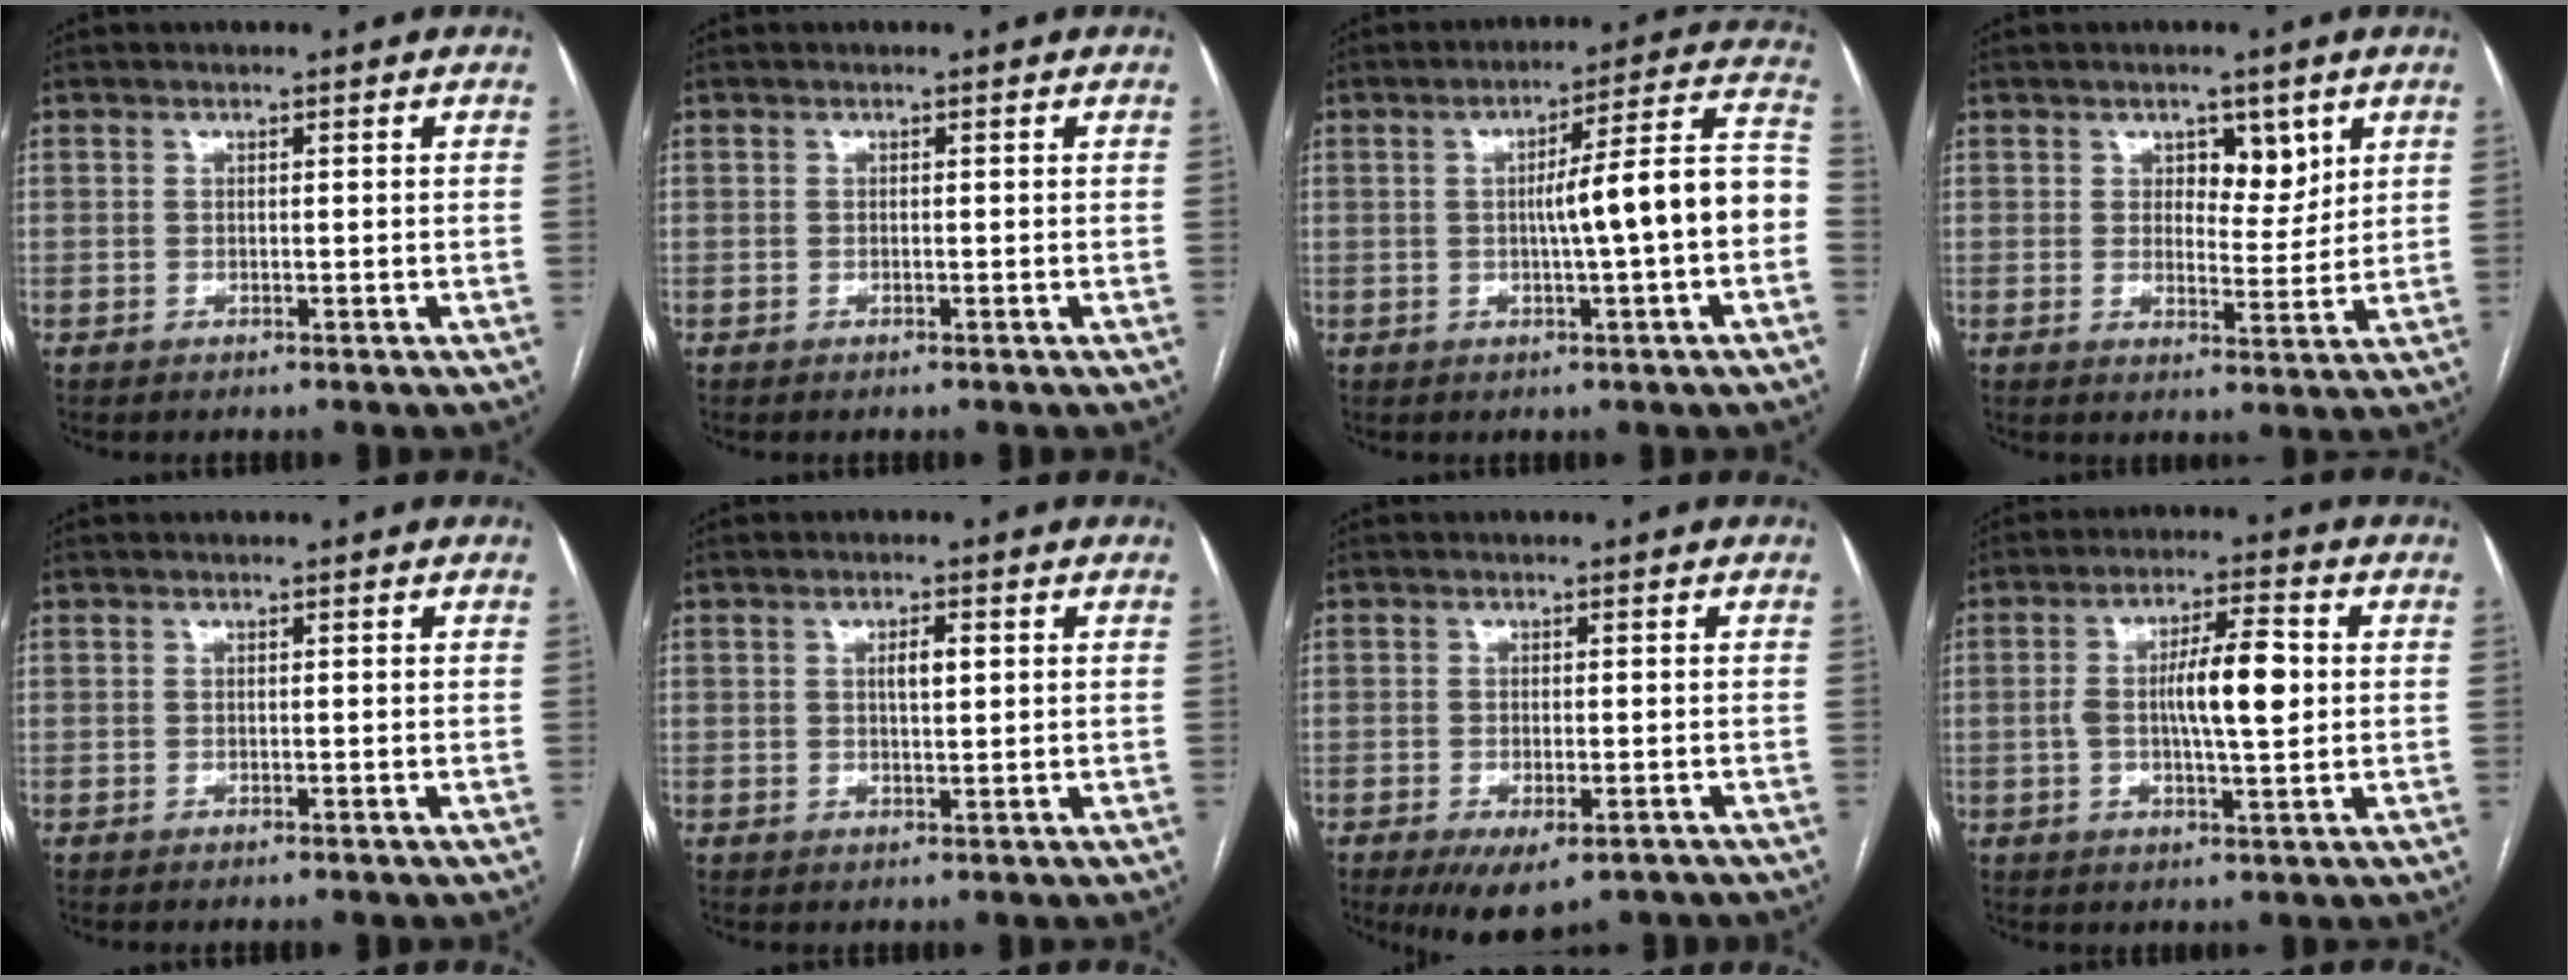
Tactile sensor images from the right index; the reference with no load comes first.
{"total": 0.0}
{"total": 11.6, "force": [-1.5, 0.1, 11.5], "torque": [-0.157, 0.031, -0.022]}
{"total": 5.0, "force": [2.5, 2.8, 3.3], "torque": [-0.038, -0.001, 0.038]}
{"total": 0.0}
{"total": 2.5, "force": [0.6, 0.8, 2.2], "torque": [-0.038, 0.002, 0.011]}
{"total": 6.7, "force": [-4.4, 2.5, 4.5], "torque": [-0.068, -0.012, -0.064]}
{"total": 9.2, "force": [0.2, 1.8, 9.0], "torque": [-0.159, 0.012, 0.001]}